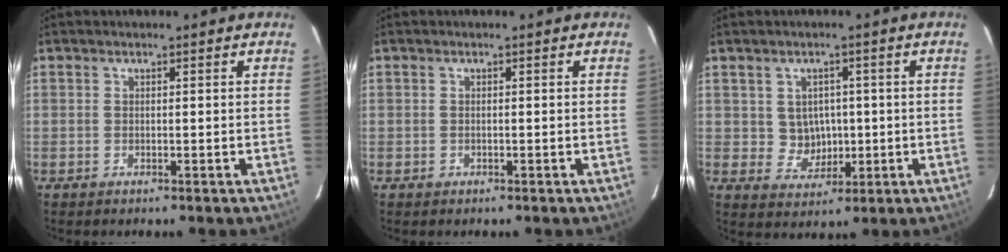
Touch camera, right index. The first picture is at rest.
{"total": 0.5, "force": [-0.3, 0.4, 0.1], "torque": [-0.001, 0.001, -0.004]}
{"total": 5.0, "force": [0.2, 4.9, 1.2], "torque": [-0.025, 0.010, 0.018]}